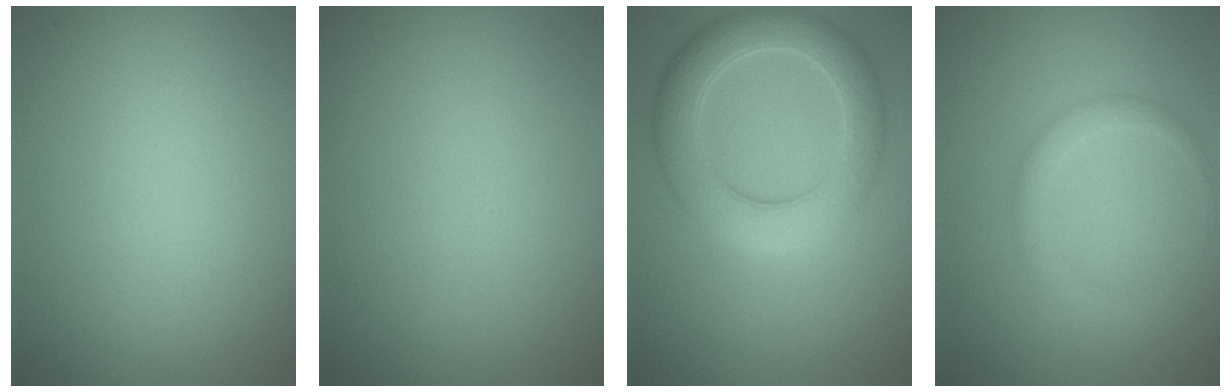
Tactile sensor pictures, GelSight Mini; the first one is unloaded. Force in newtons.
{"total": 0.0}
{"total": 5.8, "press": 5.8, "slide": 0.3}
{"total": 1.6, "press": 1.6, "slide": 0.0}